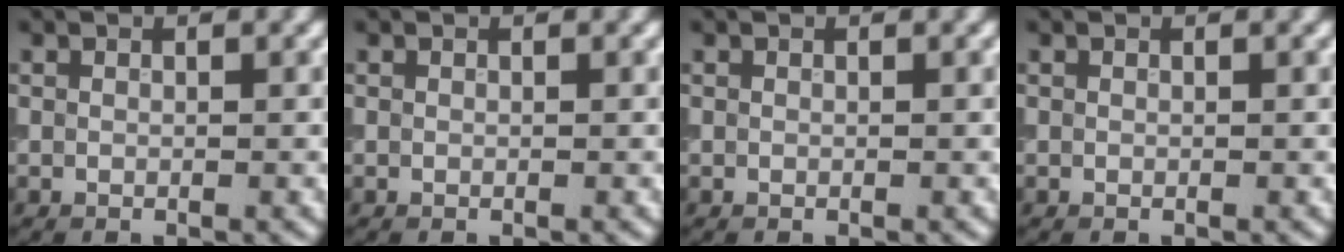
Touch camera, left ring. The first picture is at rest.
{"total": 0.0}
{"total": 0.0}
{"total": 0.0}